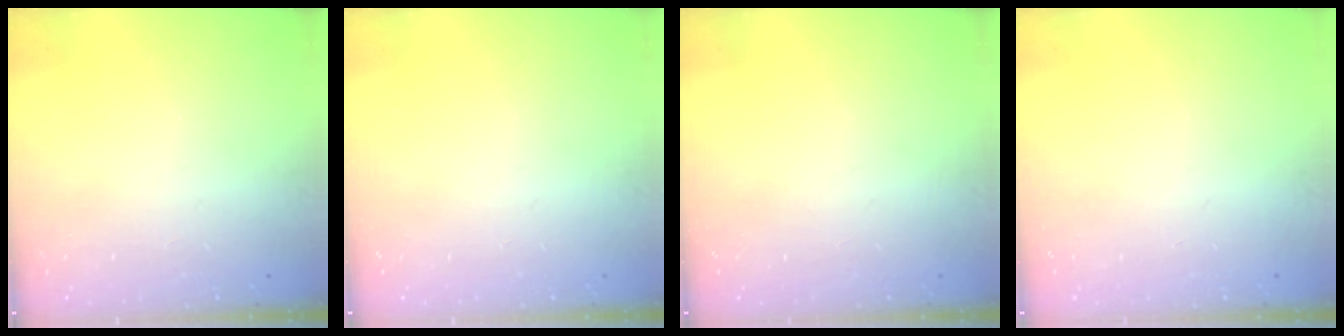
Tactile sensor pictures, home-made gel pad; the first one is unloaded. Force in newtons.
{"total": 0.0}
{"total": 0.0}
{"total": 0.0}